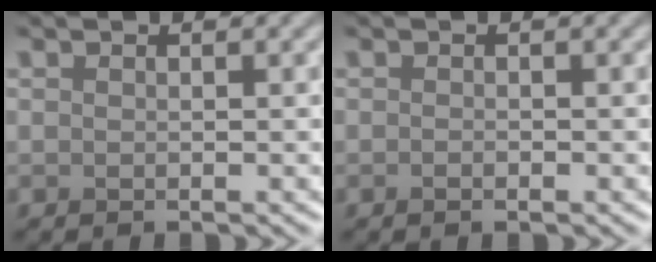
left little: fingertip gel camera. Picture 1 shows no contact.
{"total": 0.6, "force": [-0.3, 0.2, 0.5], "torque": [-0.009, -0.002, -0.005]}